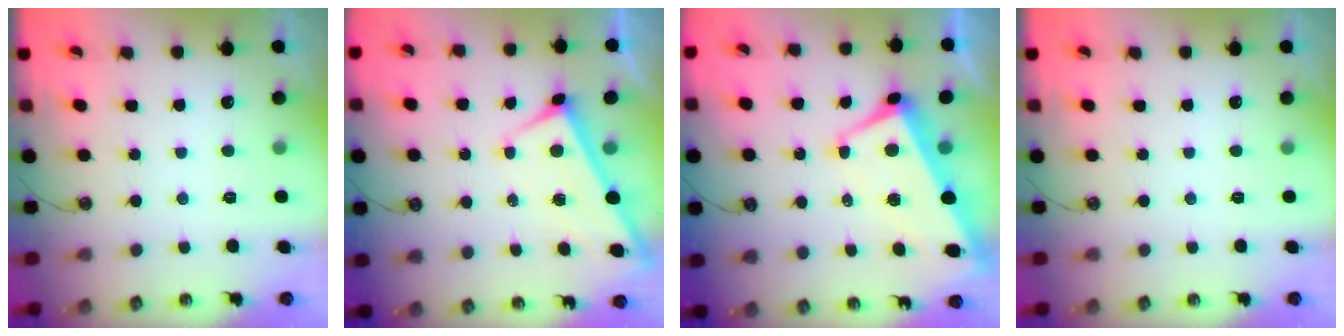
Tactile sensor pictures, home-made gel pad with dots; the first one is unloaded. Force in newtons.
{"total": 1.7, "press": 1.7, "slide": 0.1}
{"total": 1.7, "press": 1.1, "slide": 1.3}
{"total": 0.0}